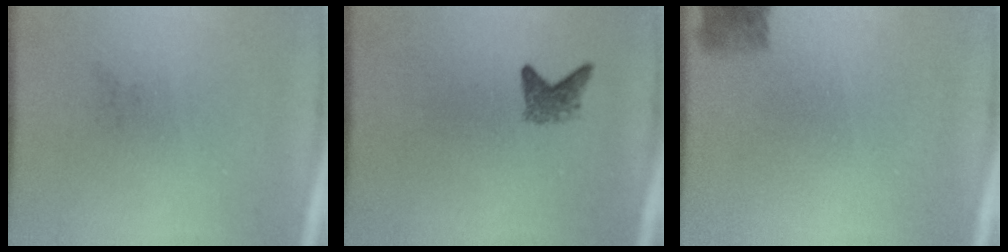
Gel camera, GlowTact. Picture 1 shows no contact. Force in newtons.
{"total": 2.0}
{"total": 2.7}